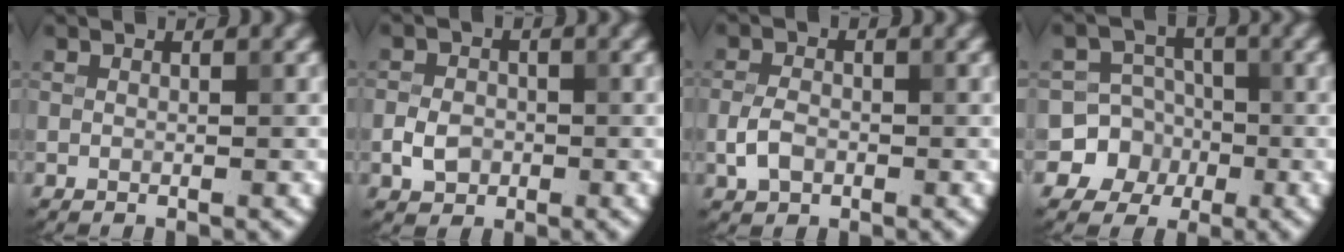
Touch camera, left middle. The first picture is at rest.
{"total": 2.5, "force": [-0.8, 1.9, 1.3], "torque": [-0.022, 0.000, -0.018]}
{"total": 2.4, "force": [-0.8, 1.6, 1.5], "torque": [-0.031, 0.002, -0.020]}
{"total": 7.4, "force": [-2.2, 7.0, 0.7], "torque": [-0.003, 0.005, -0.058]}